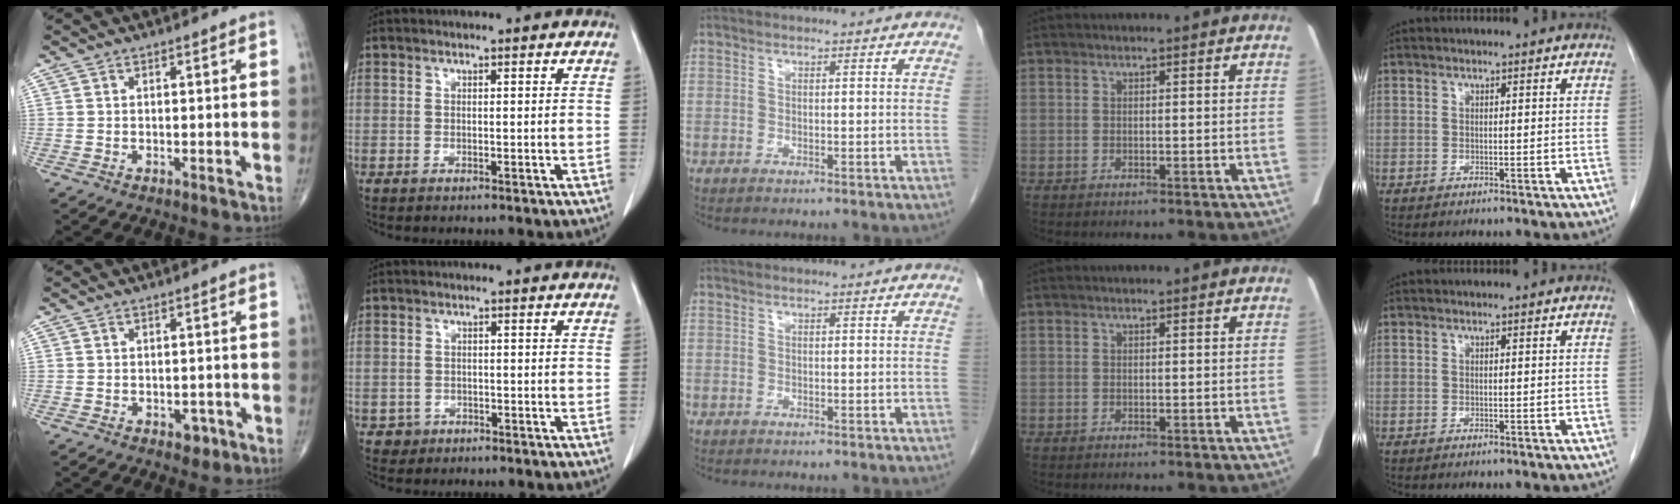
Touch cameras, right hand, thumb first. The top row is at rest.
{"thumb": {"total": 2.2, "force": [-1.0, 1.6, 1.2], "torque": [-0.001, 0.004, -0.010]}, "index": {"total": 2.0, "force": [-1.0, 1.7, -0.2], "torque": [0.006, 0.010, -0.016]}}